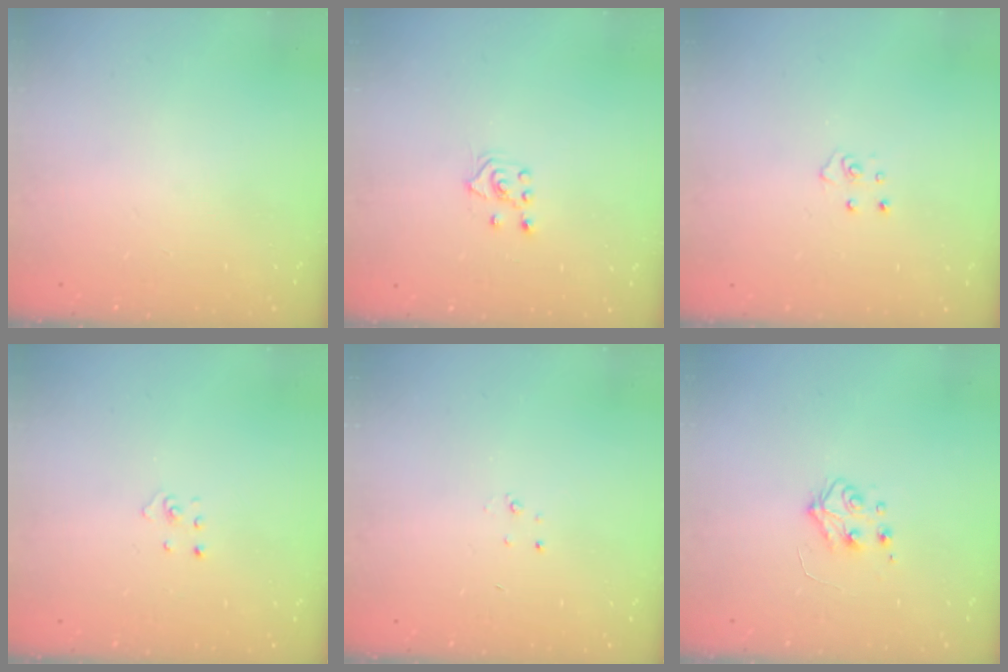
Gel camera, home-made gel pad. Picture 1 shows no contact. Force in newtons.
{"total": 3.0, "press": 2.9, "slide": 0.7}
{"total": 3.8, "press": 3.8, "slide": 0.3}
{"total": 1.9, "press": 1.9, "slide": 0.1}
{"total": 2.3, "press": 2.3, "slide": 0.3}
{"total": 5.5, "press": 5.5, "slide": 0.6}